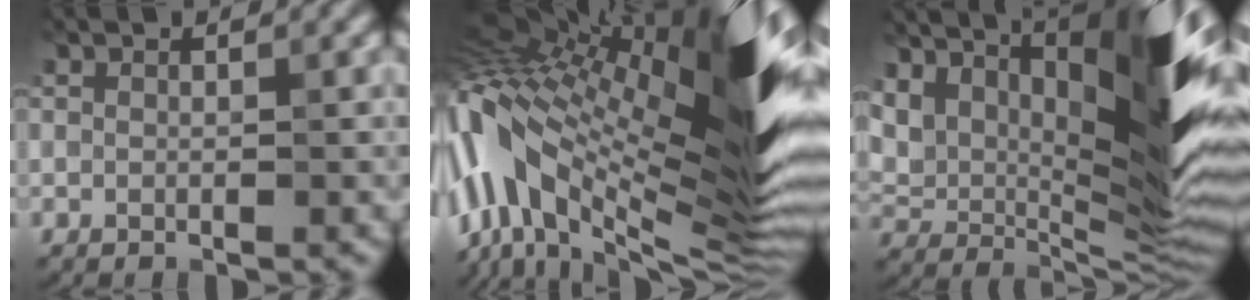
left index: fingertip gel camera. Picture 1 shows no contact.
{"total": 18.6, "force": [2.2, 6.7, 17.2], "torque": [-0.317, 0.019, 0.033]}
{"total": 15.6, "force": [7.5, 5.5, 12.5], "torque": [-0.179, 0.015, 0.123]}